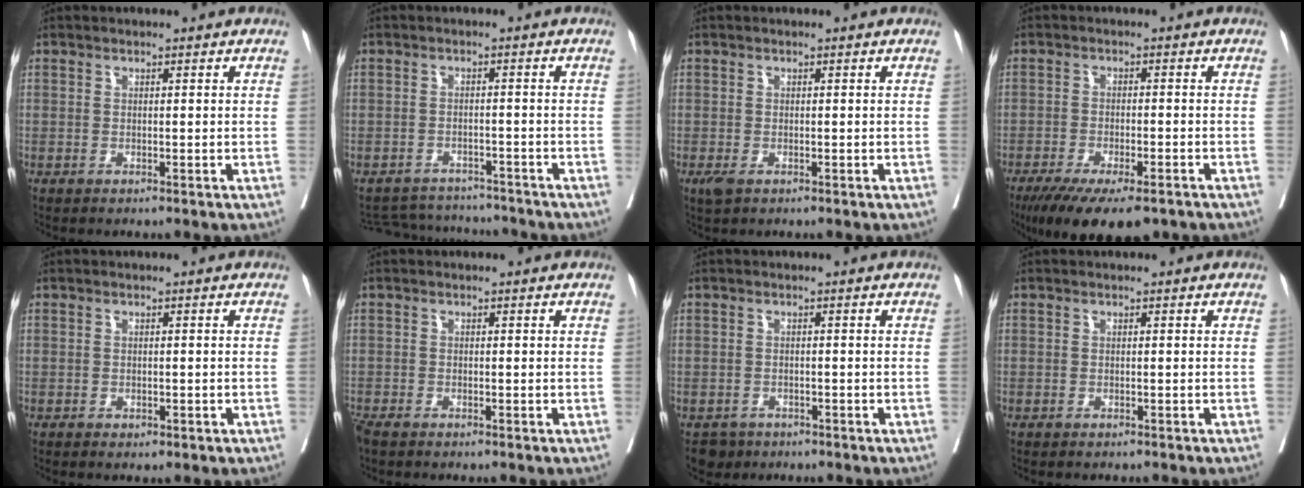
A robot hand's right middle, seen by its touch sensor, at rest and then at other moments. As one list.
[{"total": 7.7, "force": [-7.5, 1.5, 0.2], "torque": [-0.001, 0.009, -0.107]}, {"total": 1.6, "force": [-0.8, 0.8, 1.1], "torque": [-0.027, -0.005, -0.009]}, {"total": 12.8, "force": [-9.5, 3.5, 7.9], "torque": [-0.123, -0.020, -0.145]}, {"total": 1.4, "force": [-0.7, 0.8, 0.9], "torque": [-0.012, 0.000, -0.003]}, {"total": 2.0, "force": [-1.7, 0.6, 0.9], "torque": [-0.022, -0.007, -0.033]}, {"total": 2.8, "force": [-2.0, 1.9, 0.0], "torque": [0.001, 0.003, -0.033]}, {"total": 1.1, "force": [-1.0, 0.3, 0.2], "torque": [-0.007, -0.002, -0.016]}]